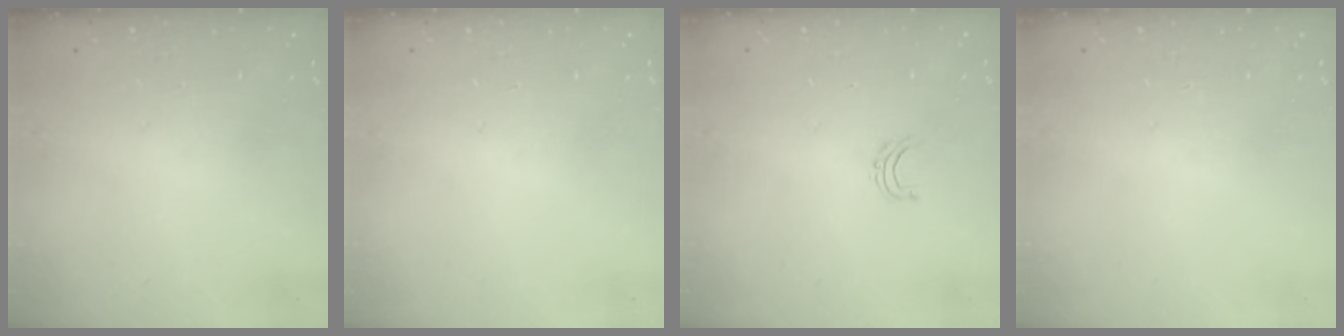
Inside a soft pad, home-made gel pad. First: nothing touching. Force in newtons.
{"total": 0.0}
{"total": 4.0, "press": 4.0, "slide": 0.3}
{"total": 0.0}